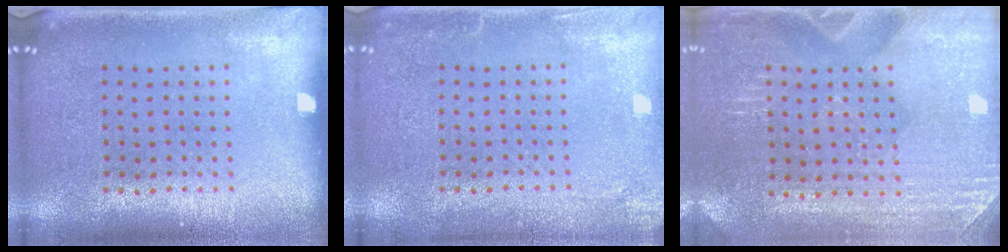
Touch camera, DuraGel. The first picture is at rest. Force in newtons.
{"total": 2.3, "press": 2.3, "slide": 0.3}
{"total": 2.9, "press": 2.9, "slide": 0.4}